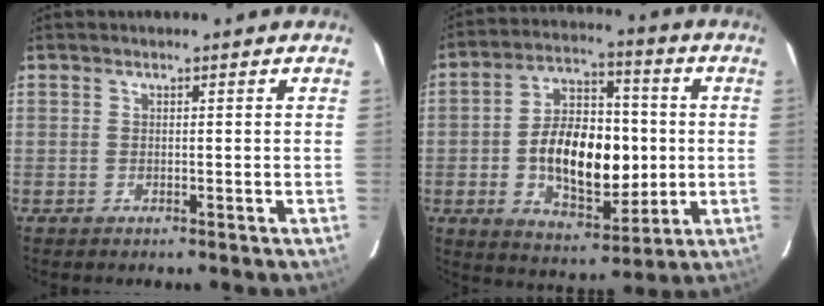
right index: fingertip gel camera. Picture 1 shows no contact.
{"total": 16.8, "force": [-1.5, 9.8, 13.6], "torque": [-0.239, 0.019, -0.015]}